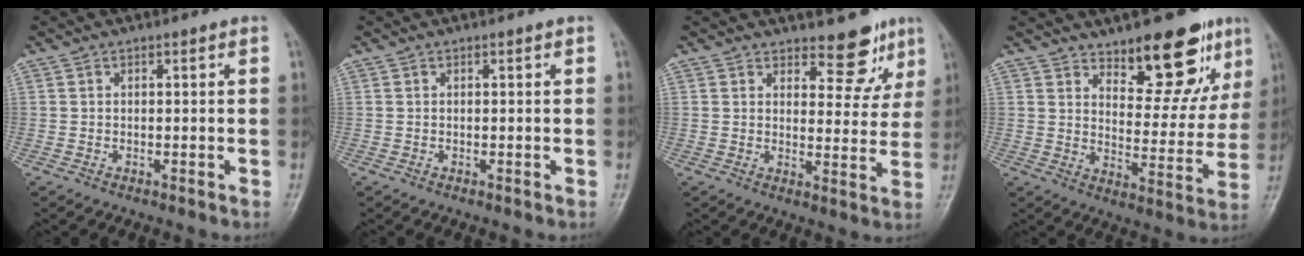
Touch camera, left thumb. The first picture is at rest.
{"total": 0.0}
{"total": 7.0, "force": [5.3, 3.6, 2.9], "torque": [0.003, -0.035, 0.067]}
{"total": 14.9, "force": [9.7, 6.1, 9.5], "torque": [-0.069, -0.064, 0.144]}